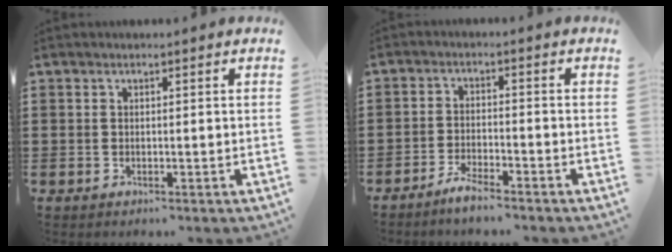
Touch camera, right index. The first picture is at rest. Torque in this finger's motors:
{"motor_torque": [0.05, 0.11, 0.22, 0.01]}